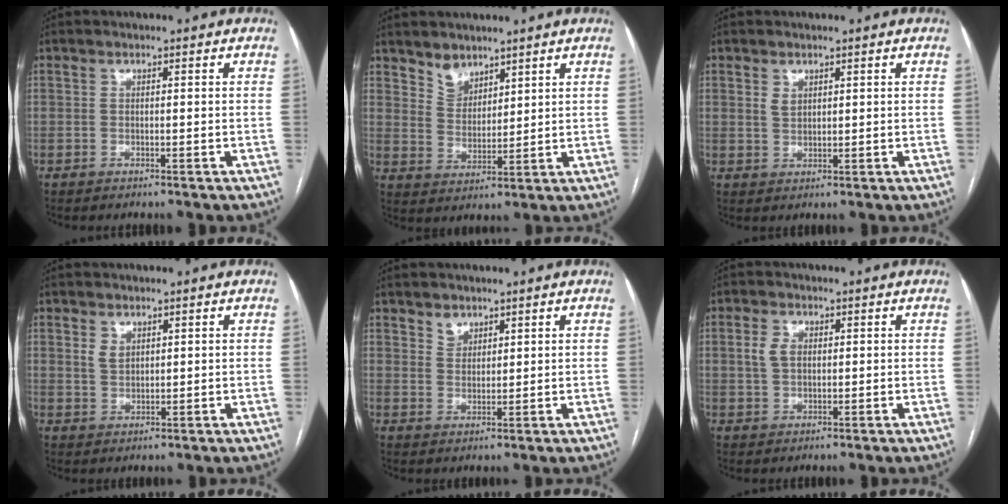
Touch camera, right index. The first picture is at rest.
{"total": 4.6, "force": [3.8, 2.5, 1.0], "torque": [-0.019, -0.001, 0.078]}
{"total": 1.8, "force": [1.0, 1.2, 0.9], "torque": [-0.017, -0.001, 0.023]}
{"total": 2.4, "force": [1.3, 1.6, 1.2], "torque": [-0.026, 0.000, 0.030]}
{"total": 2.5, "force": [1.9, 1.6, 0.5], "torque": [-0.008, -0.001, 0.035]}
{"total": 3.4, "force": [0.8, 2.3, 2.3], "torque": [-0.054, 0.009, 0.019]}